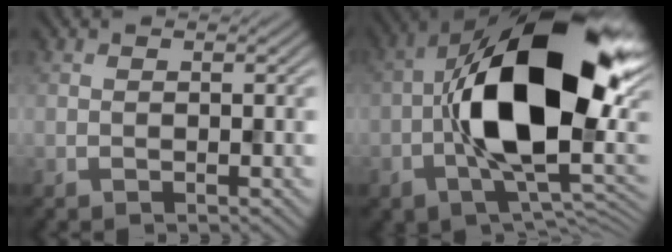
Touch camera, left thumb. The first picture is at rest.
{"total": 17.8, "force": [-0.3, 9.3, 15.2], "torque": [-0.269, -0.005, -0.012]}